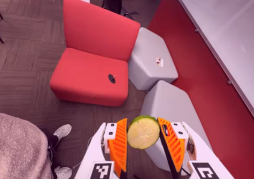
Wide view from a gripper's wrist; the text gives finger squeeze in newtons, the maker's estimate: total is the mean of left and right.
{"total": 8.5, "left": 8.9, "right": 8.2}